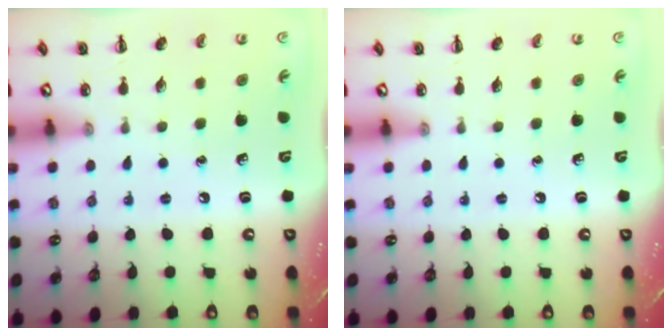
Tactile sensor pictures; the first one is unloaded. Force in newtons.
{"total": 0.0}